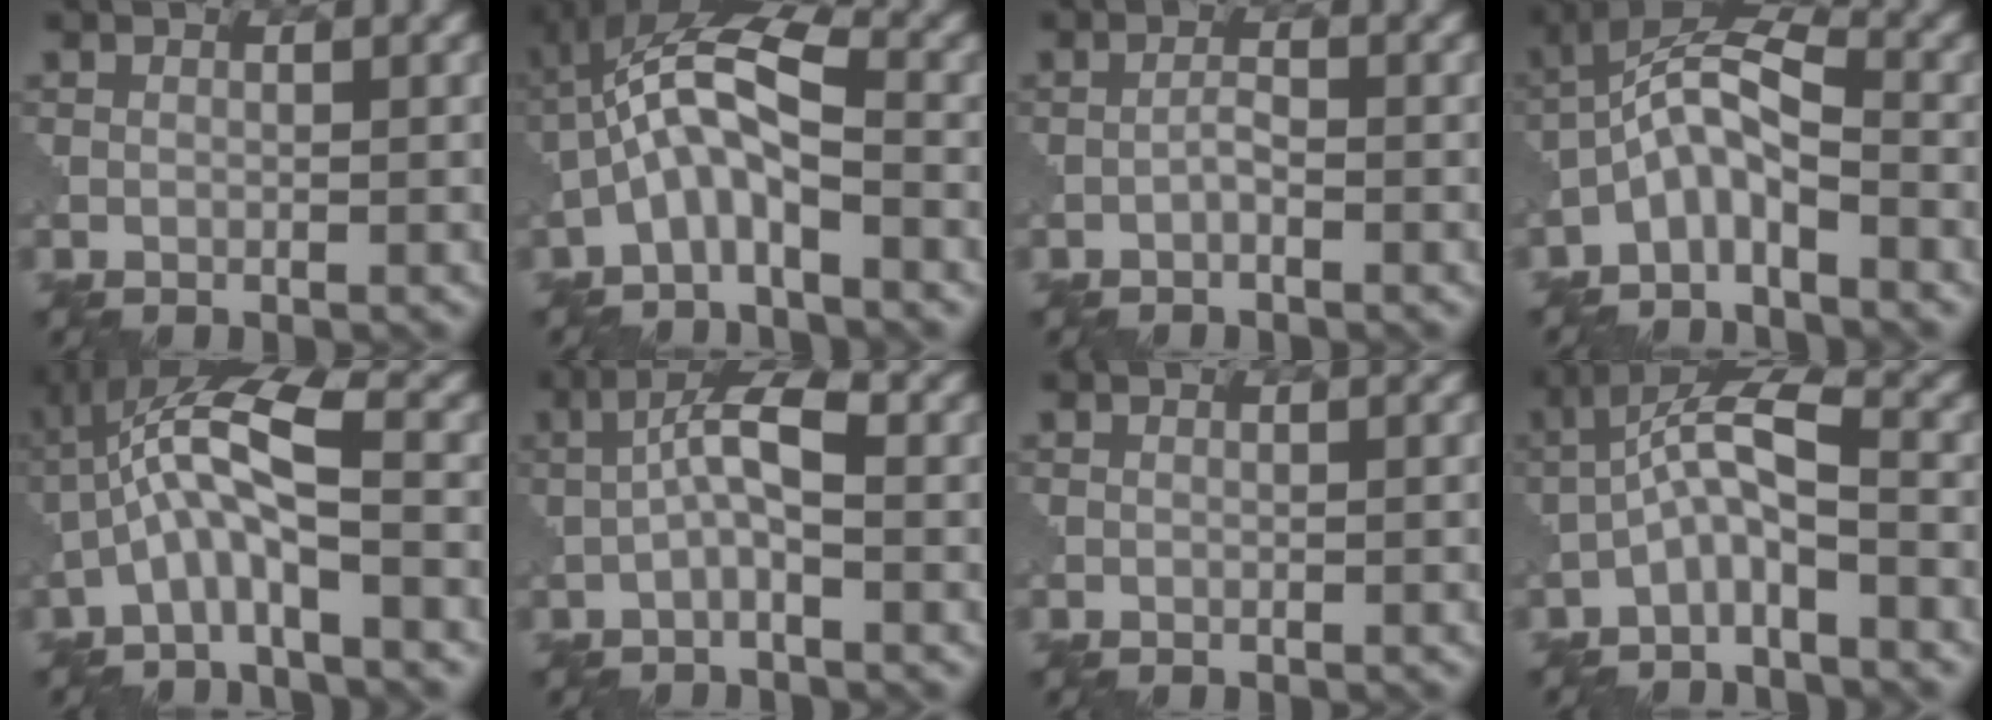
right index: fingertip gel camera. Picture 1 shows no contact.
{"total": 5.7, "force": [-1.6, 1.7, 5.2], "torque": [-0.106, 0.025, -0.040]}
{"total": 1.0, "force": [-0.6, 0.2, 0.8], "torque": [-0.016, 0.005, -0.014]}
{"total": 5.5, "force": [-2.5, 1.9, 4.5], "torque": [-0.088, 0.019, -0.058]}
{"total": 6.2, "force": [-1.4, 1.3, 5.9], "torque": [-0.123, 0.025, -0.039]}
{"total": 4.2, "force": [-0.1, 1.1, 4.0], "torque": [-0.078, 0.017, -0.012]}
{"total": 0.0}
{"total": 4.8, "force": [-1.7, 1.2, 4.3], "torque": [-0.084, 0.020, -0.043]}